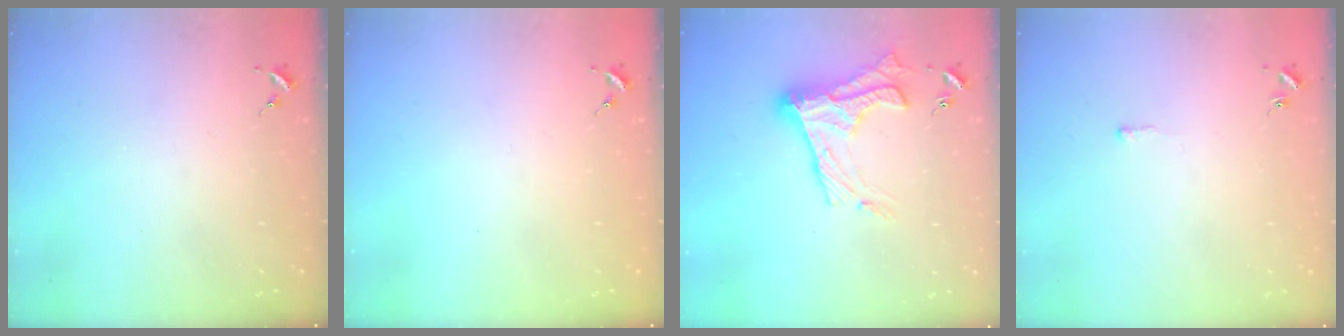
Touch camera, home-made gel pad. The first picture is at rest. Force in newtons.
{"total": 0.0}
{"total": 17.8, "press": 17.8, "slide": 1.0}
{"total": 2.7, "press": 2.7, "slide": 0.5}